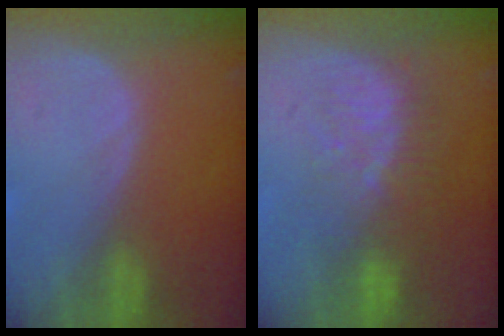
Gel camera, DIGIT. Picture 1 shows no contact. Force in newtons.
{"total": 8.4, "press": 7.8, "slide": 3.0}